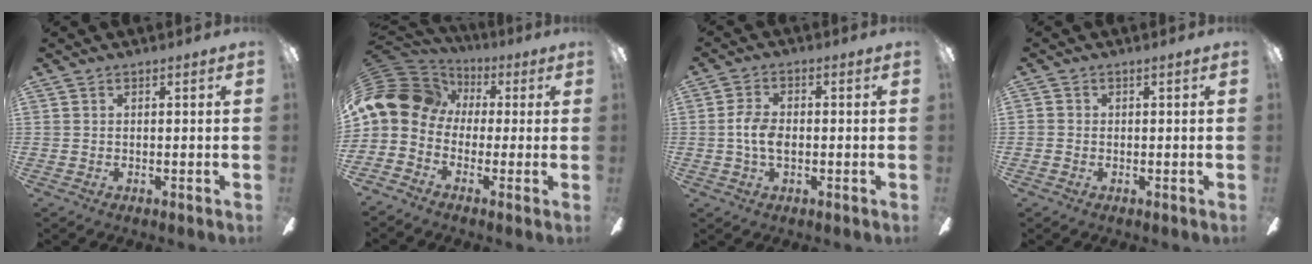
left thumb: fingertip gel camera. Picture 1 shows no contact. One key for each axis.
{"total": 13.2, "fx": 0.7, "fy": 10.4, "fz": 8.0, "tx": -0.185, "ty": 0.010, "tz": 0.011}
{"total": 5.5, "fx": -0.7, "fy": 3.1, "fz": 4.5, "tx": -0.103, "ty": 0.002, "tz": -0.018}
{"total": 0.6, "fx": -0.3, "fy": 0.4, "fz": 0.0, "tx": 0.001, "ty": 0.003, "tz": -0.007}